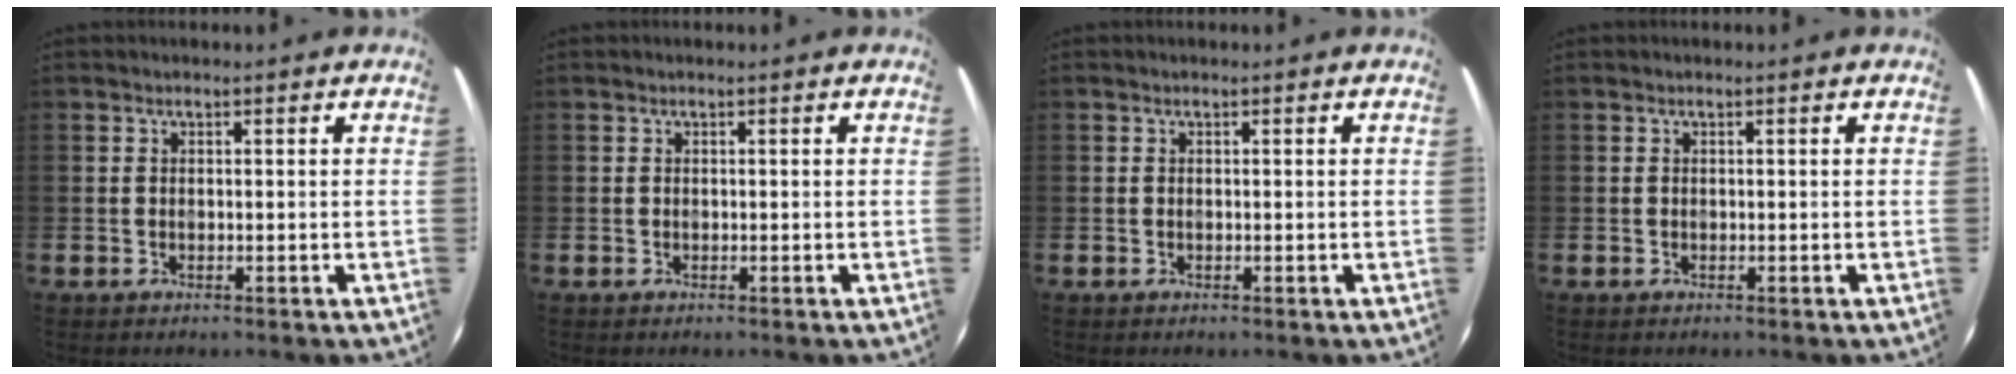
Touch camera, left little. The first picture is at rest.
{"total": 0.0}
{"total": 0.0}
{"total": 0.0}